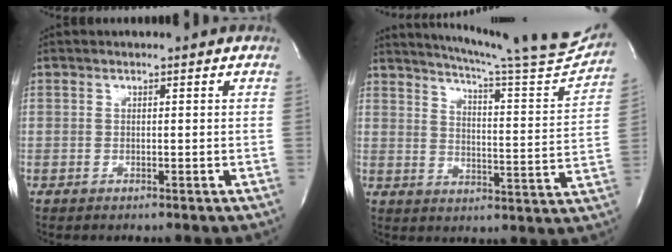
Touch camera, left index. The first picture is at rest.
{"total": 19.8, "force": [18.3, 0.3, 7.6], "torque": [-0.118, -0.068, 0.229]}